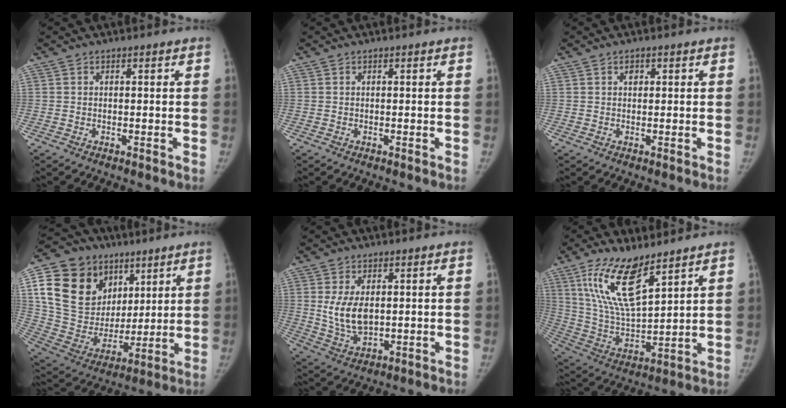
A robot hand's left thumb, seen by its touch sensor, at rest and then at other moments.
{"total": 0.0}
{"total": 1.3, "force": [0.6, 0.9, 0.7], "torque": [-0.004, 0.000, 0.007]}
{"total": 24.3, "force": [10.0, 18.5, 12.3], "torque": [-0.201, 0.000, 0.193]}
{"total": 8.2, "force": [1.2, 4.9, 6.5], "torque": [-0.111, -0.013, 0.035]}
{"total": 16.4, "force": [9.8, 5.6, 11.9], "torque": [-0.213, -0.049, 0.200]}